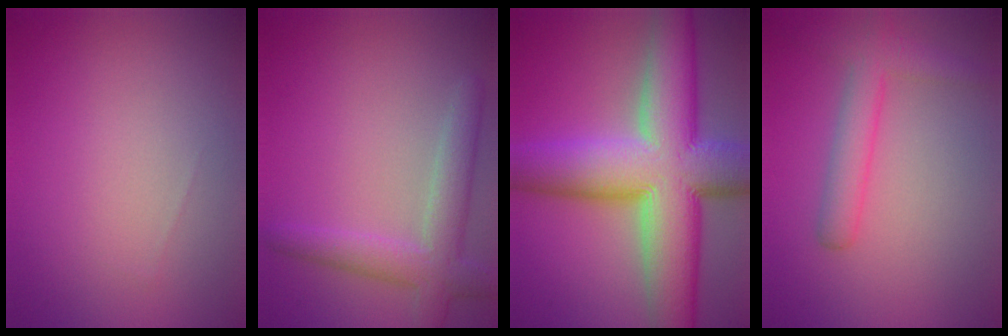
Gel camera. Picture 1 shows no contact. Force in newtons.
{"total": 4.1, "press": 4.1, "slide": 0.2}
{"total": 14.4, "press": 14.4, "slide": 0.9}
{"total": 3.3, "press": 3.3, "slide": 0.1}